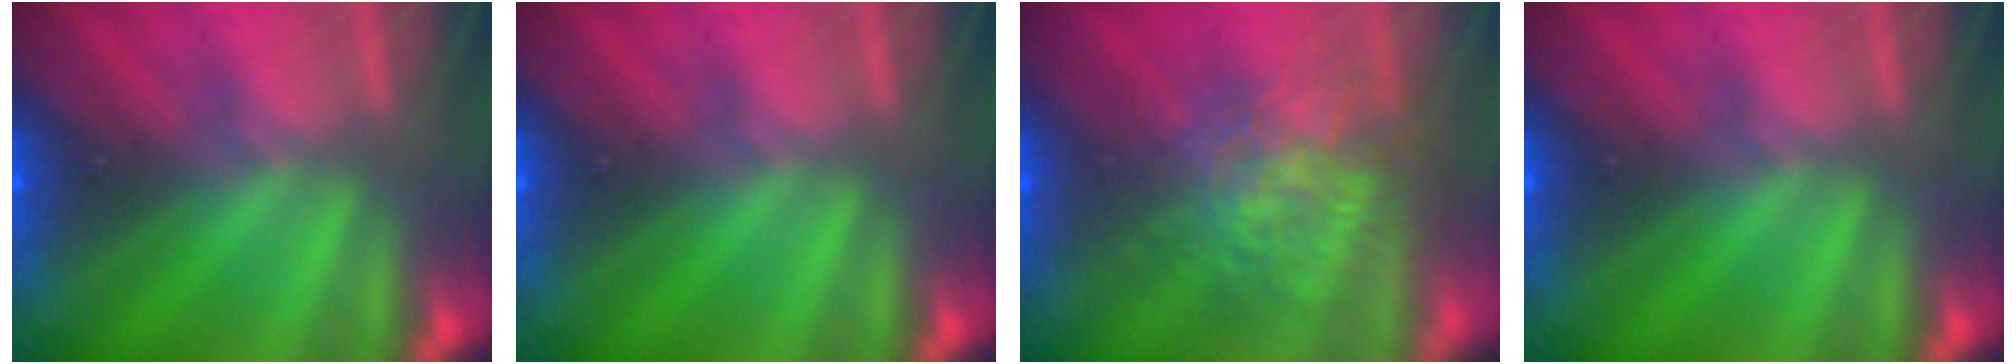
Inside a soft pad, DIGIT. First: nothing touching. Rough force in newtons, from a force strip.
{"total": 0.0}
{"total": 7.5}
{"total": 0.0}